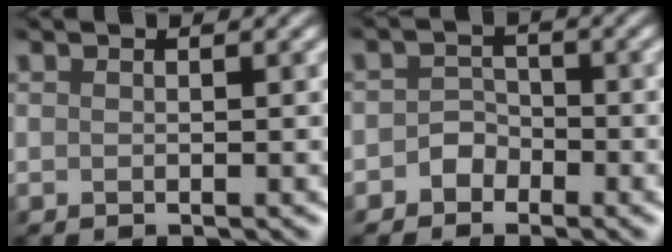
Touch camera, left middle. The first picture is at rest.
{"total": 1.5, "force": [-1.0, 1.1, -0.2], "torque": [0.018, 0.012, -0.027]}